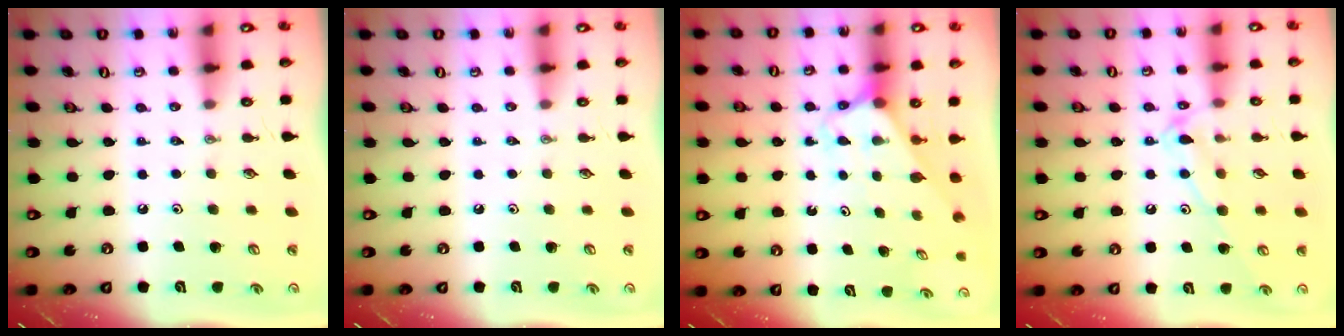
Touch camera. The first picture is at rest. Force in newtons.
{"total": 0.0}
{"total": 2.5, "press": 2.5, "slide": 0.2}
{"total": 13.0, "press": 13.0, "slide": 1.0}